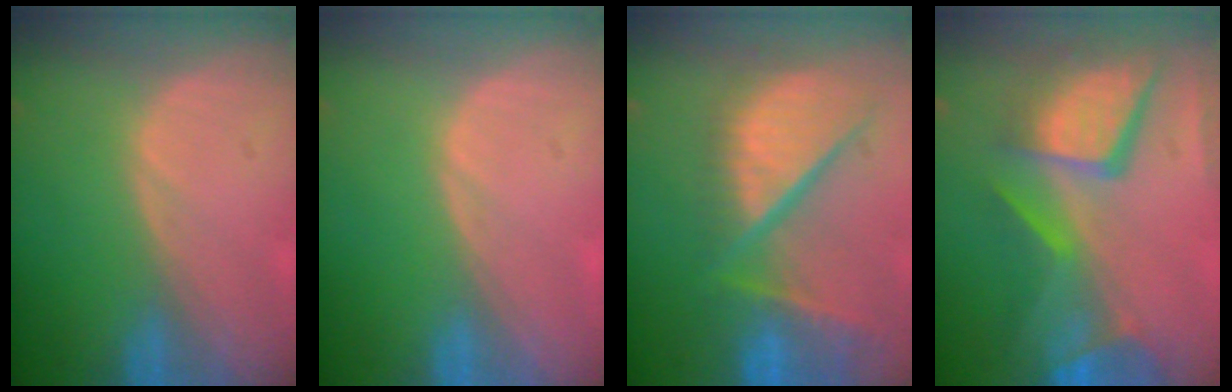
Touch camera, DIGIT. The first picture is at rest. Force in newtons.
{"total": 0.0}
{"total": 12.4, "press": 10.2, "slide": 7.0}
{"total": 12.6, "press": 10.3, "slide": 7.2}